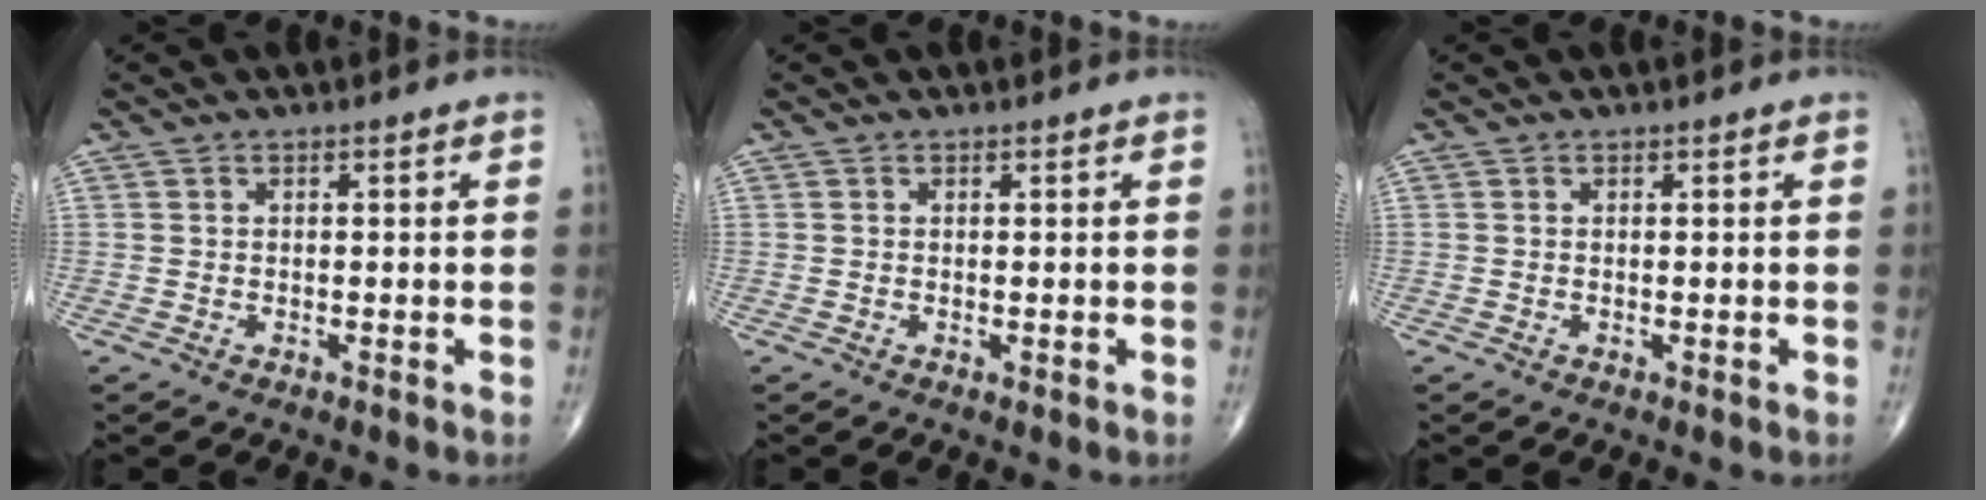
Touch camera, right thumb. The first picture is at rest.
{"total": 0.0}
{"total": 0.0}